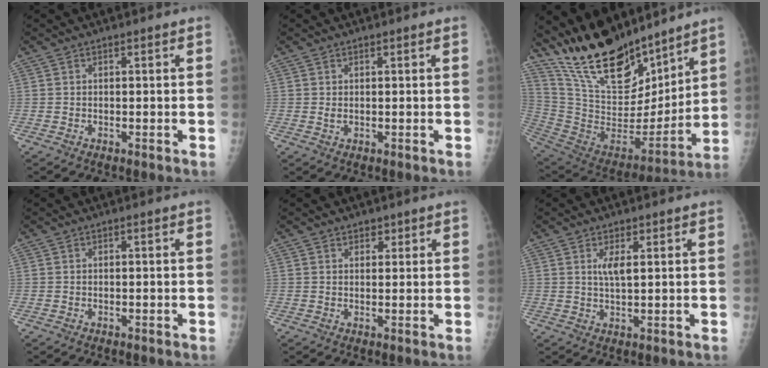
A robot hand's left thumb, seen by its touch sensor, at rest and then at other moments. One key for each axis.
{"total": 1.4, "fx": 0.7, "fy": 0.7, "fz": 0.9, "tx": -0.013, "ty": -0.005, "tz": 0.015}
{"total": 25.0, "fx": 20.4, "fy": 9.1, "fz": 11.4, "tx": -0.173, "ty": -0.101, "tz": 0.362}
{"total": 0.0}
{"total": 2.0, "fx": 1.4, "fy": 1.3, "fz": 0.6, "tx": 0.010, "ty": -0.007, "tz": 0.017}
{"total": 3.3, "fx": 1.4, "fy": 1.3, "fz": 2.7, "tx": -0.044, "ty": -0.008, "tz": 0.025}